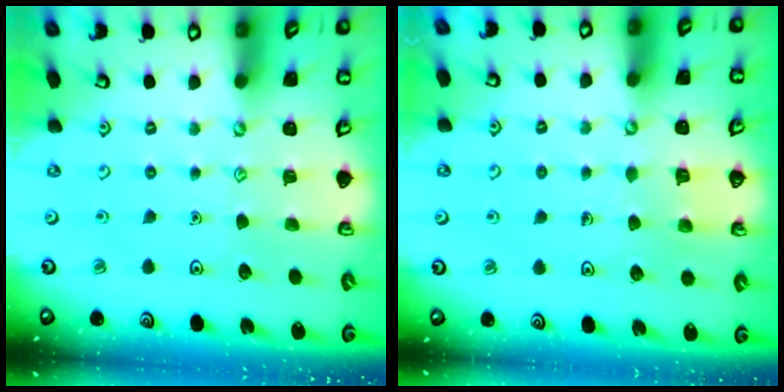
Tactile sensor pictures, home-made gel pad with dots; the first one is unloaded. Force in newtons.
{"total": 2.2, "press": 2.2, "slide": 0.0}